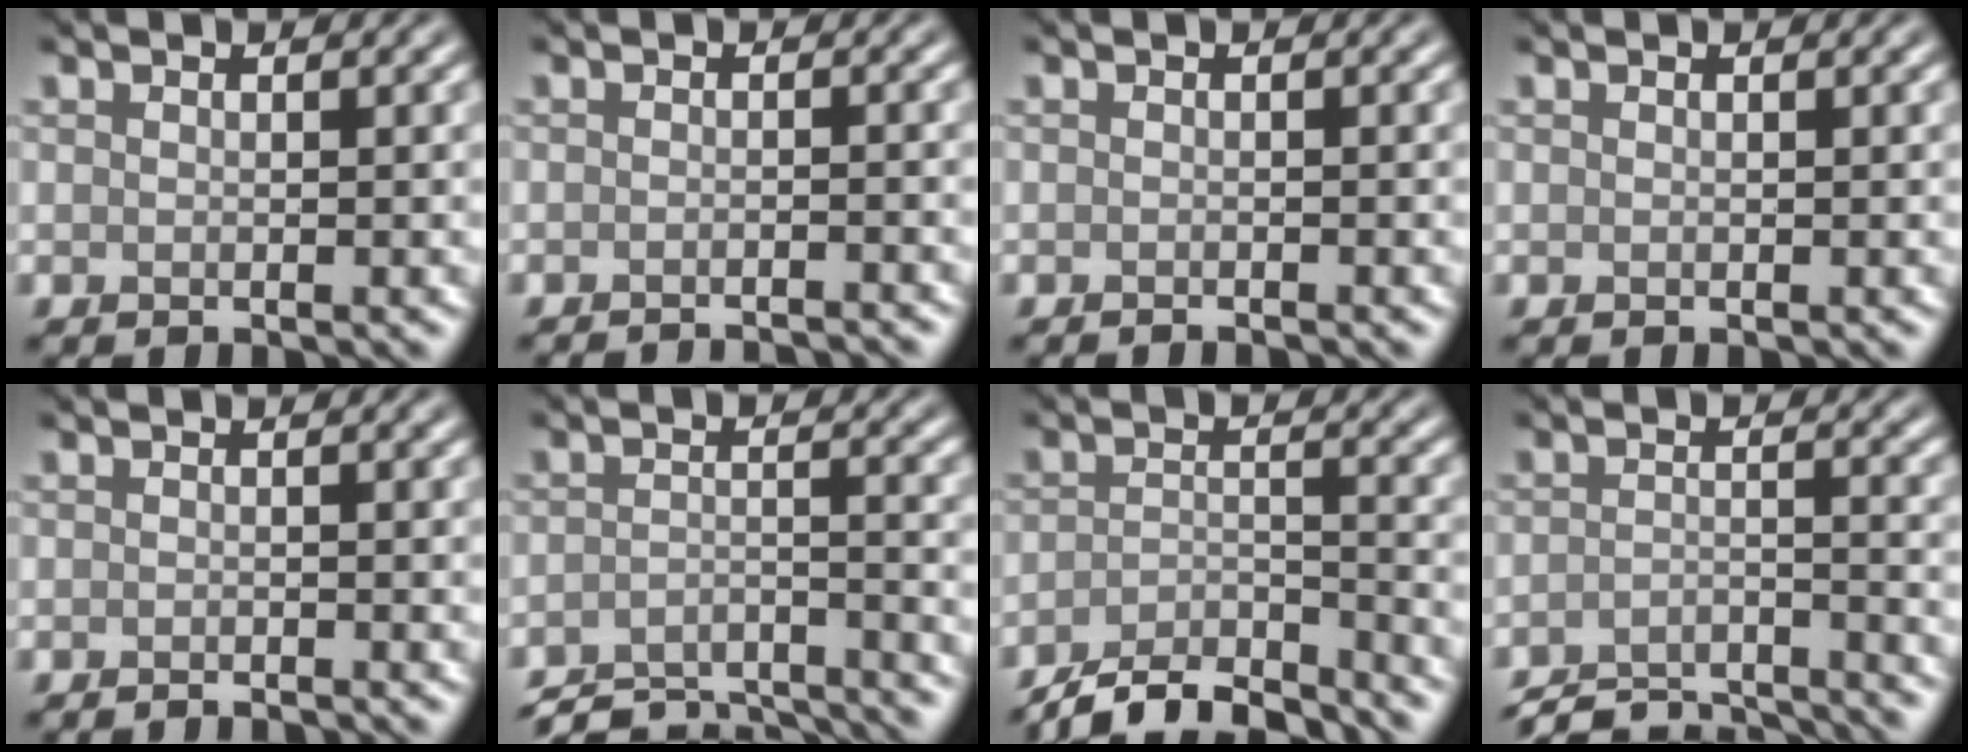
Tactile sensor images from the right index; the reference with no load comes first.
{"total": 3.9, "force": [-3.6, 0.7, 1.2], "torque": [-0.004, 0.013, -0.042]}
{"total": 0.9, "force": [-0.8, 0.1, 0.3], "torque": [0.000, 0.000, -0.013]}
{"total": 0.0}
{"total": 1.2, "force": [-1.1, 0.2, 0.4], "torque": [0.001, 0.000, -0.018]}
{"total": 9.3, "force": [-8.5, 2.1, 3.1], "torque": [-0.047, -0.002, -0.129]}
{"total": 6.0, "force": [-5.5, 1.1, 2.1], "torque": [-0.038, -0.004, -0.097]}
{"total": 8.0, "force": [-7.3, 1.8, 2.7], "torque": [-0.045, -0.003, -0.120]}